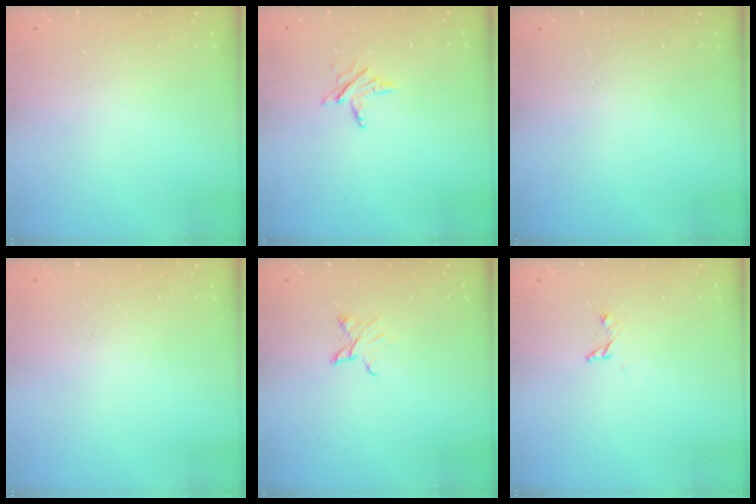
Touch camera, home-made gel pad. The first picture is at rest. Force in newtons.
{"total": 3.8, "press": 3.8, "slide": 0.5}
{"total": 0.0}
{"total": 0.0}
{"total": 3.7, "press": 3.7, "slide": 0.4}
{"total": 3.3, "press": 3.3, "slide": 0.2}